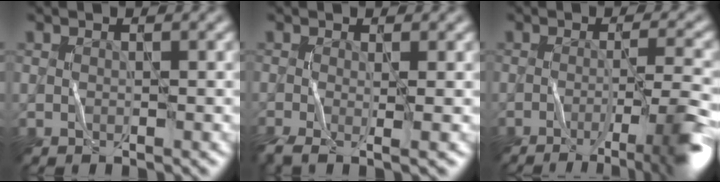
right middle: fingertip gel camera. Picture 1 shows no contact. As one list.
[{"total": 3.4, "force": [-1.1, 0.8, 3.2], "torque": [-0.062, -0.015, -0.025]}, {"total": 6.9, "force": [-3.2, 1.4, 5.9], "torque": [-0.078, 0.000, -0.049]}]